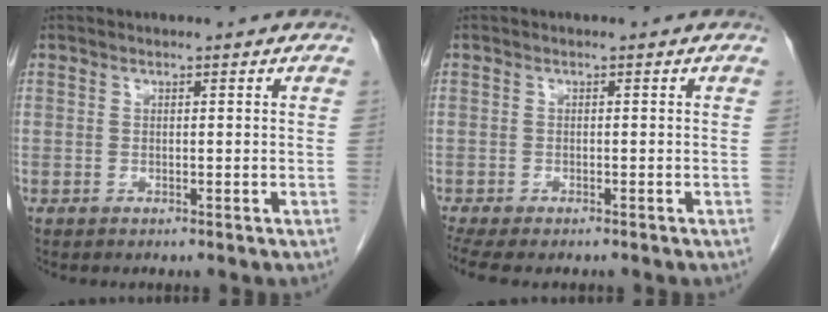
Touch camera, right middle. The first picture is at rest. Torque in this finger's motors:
{"motor_torque": [0.50, -0.38, 0.08, 0.05]}